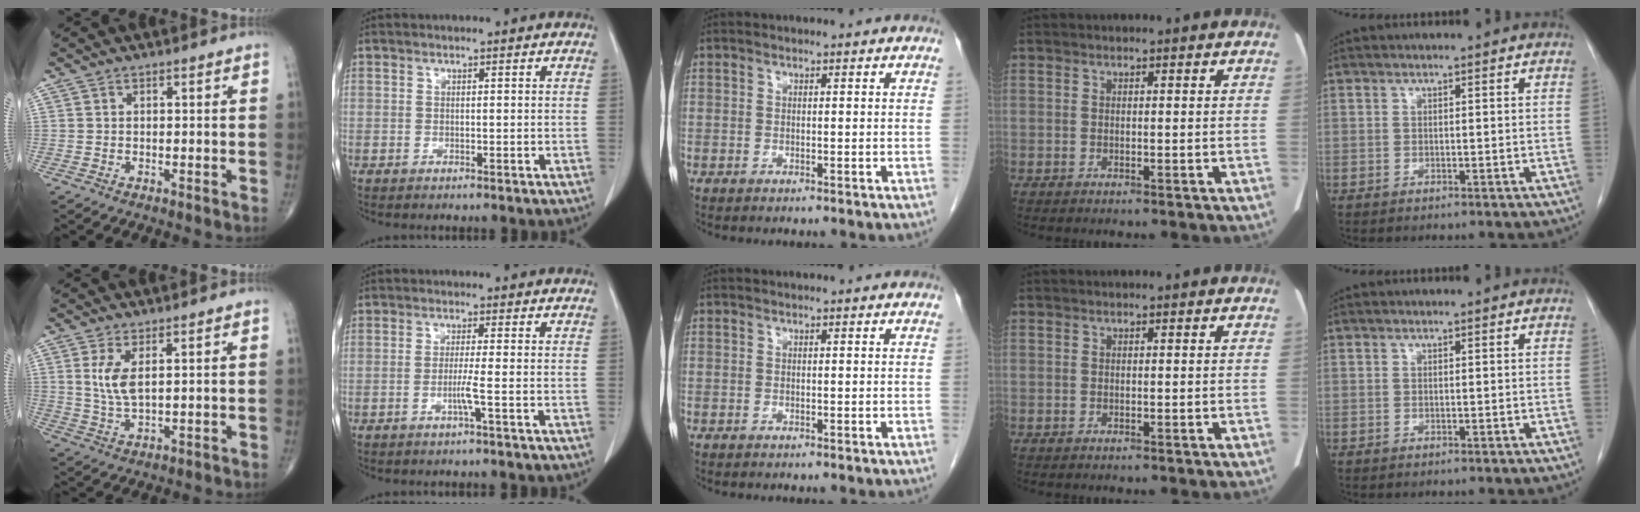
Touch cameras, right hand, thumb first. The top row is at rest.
{"thumb": {"total": 5.3, "force": [1.6, 2.0, 4.6], "torque": [-0.100, -0.013, 0.039]}, "index": {"total": 2.4, "force": [-0.8, -0.8, 2.2], "torque": [-0.040, -0.002, -0.016]}}